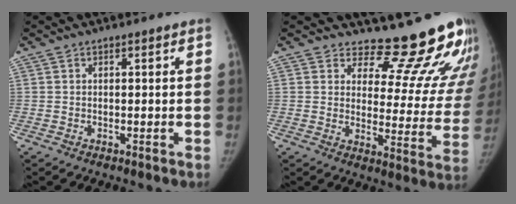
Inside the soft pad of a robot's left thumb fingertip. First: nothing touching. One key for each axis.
{"total": 16.5, "fx": 15.4, "fy": 4.7, "fz": 3.9, "tx": 0.013, "ty": -0.162, "tz": 0.178}